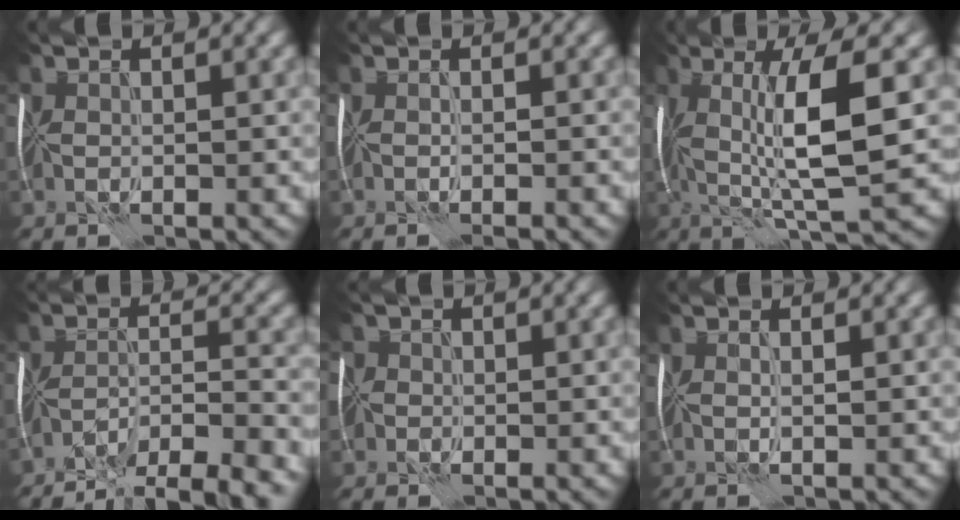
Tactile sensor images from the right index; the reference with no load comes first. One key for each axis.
{"total": 1.2, "fx": -0.8, "fy": 0.0, "fz": 0.9, "tx": -0.005, "ty": -0.004, "tz": -0.011}
{"total": 8.7, "fx": 0.5, "fy": 1.5, "fz": 8.5, "tx": -0.148, "ty": 0.002, "tz": 0.013}
{"total": 8.0, "fx": -6.8, "fy": 1.5, "fz": 4.0, "tx": -0.052, "ty": -0.004, "tz": -0.103}
{"total": 3.0, "fx": 0.0, "fy": 2.8, "fz": 1.1, "tx": -0.015, "ty": 0.021, "tz": -0.023}
{"total": 0.6, "fx": 0.2, "fy": -0.1, "fz": 0.6, "tx": -0.009, "ty": 0.001, "tz": 0.003}